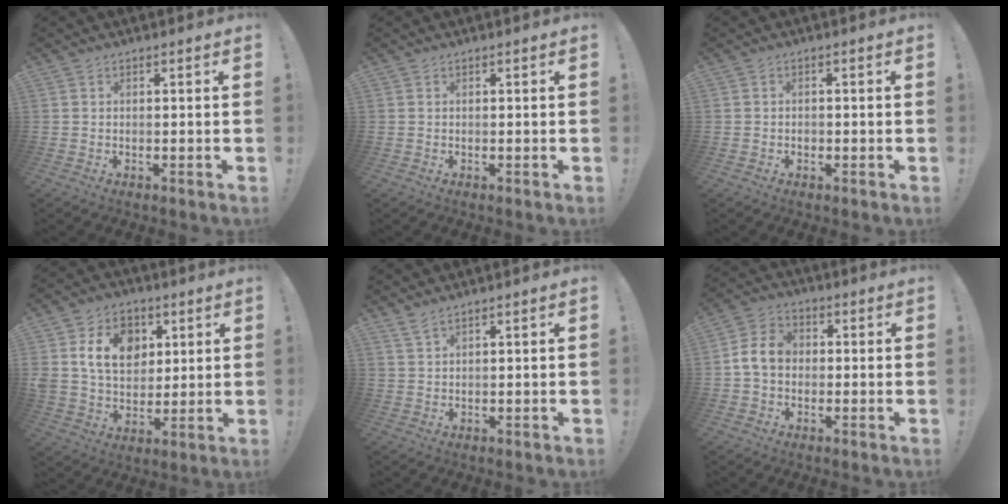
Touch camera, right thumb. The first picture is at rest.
{"total": 0.0}
{"total": 0.9, "force": [-0.5, 0.7, 0.4], "torque": [0.001, -0.001, -0.010]}
{"total": 15.1, "force": [5.3, 11.3, 8.5], "torque": [-0.141, -0.011, 0.103]}
{"total": 2.1, "force": [1.7, 0.1, 1.3], "torque": [-0.036, -0.002, 0.033]}
{"total": 8.6, "force": [0.1, 6.8, 5.4], "torque": [-0.097, 0.023, 0.009]}